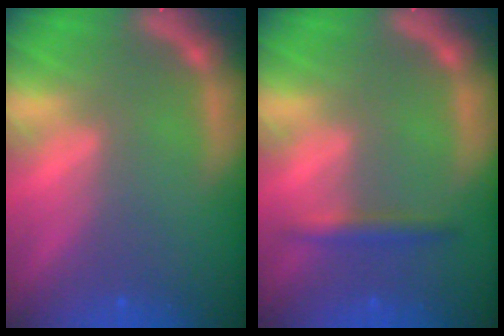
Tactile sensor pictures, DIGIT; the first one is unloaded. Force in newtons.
{"total": 1.9}